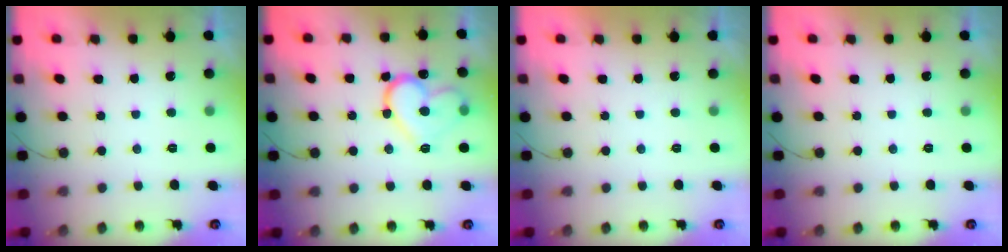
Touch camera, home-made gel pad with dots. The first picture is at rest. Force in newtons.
{"total": 15.0, "press": 14.9, "slide": 1.3}
{"total": 1.7, "press": 1.7, "slide": 0.0}
{"total": 0.0}